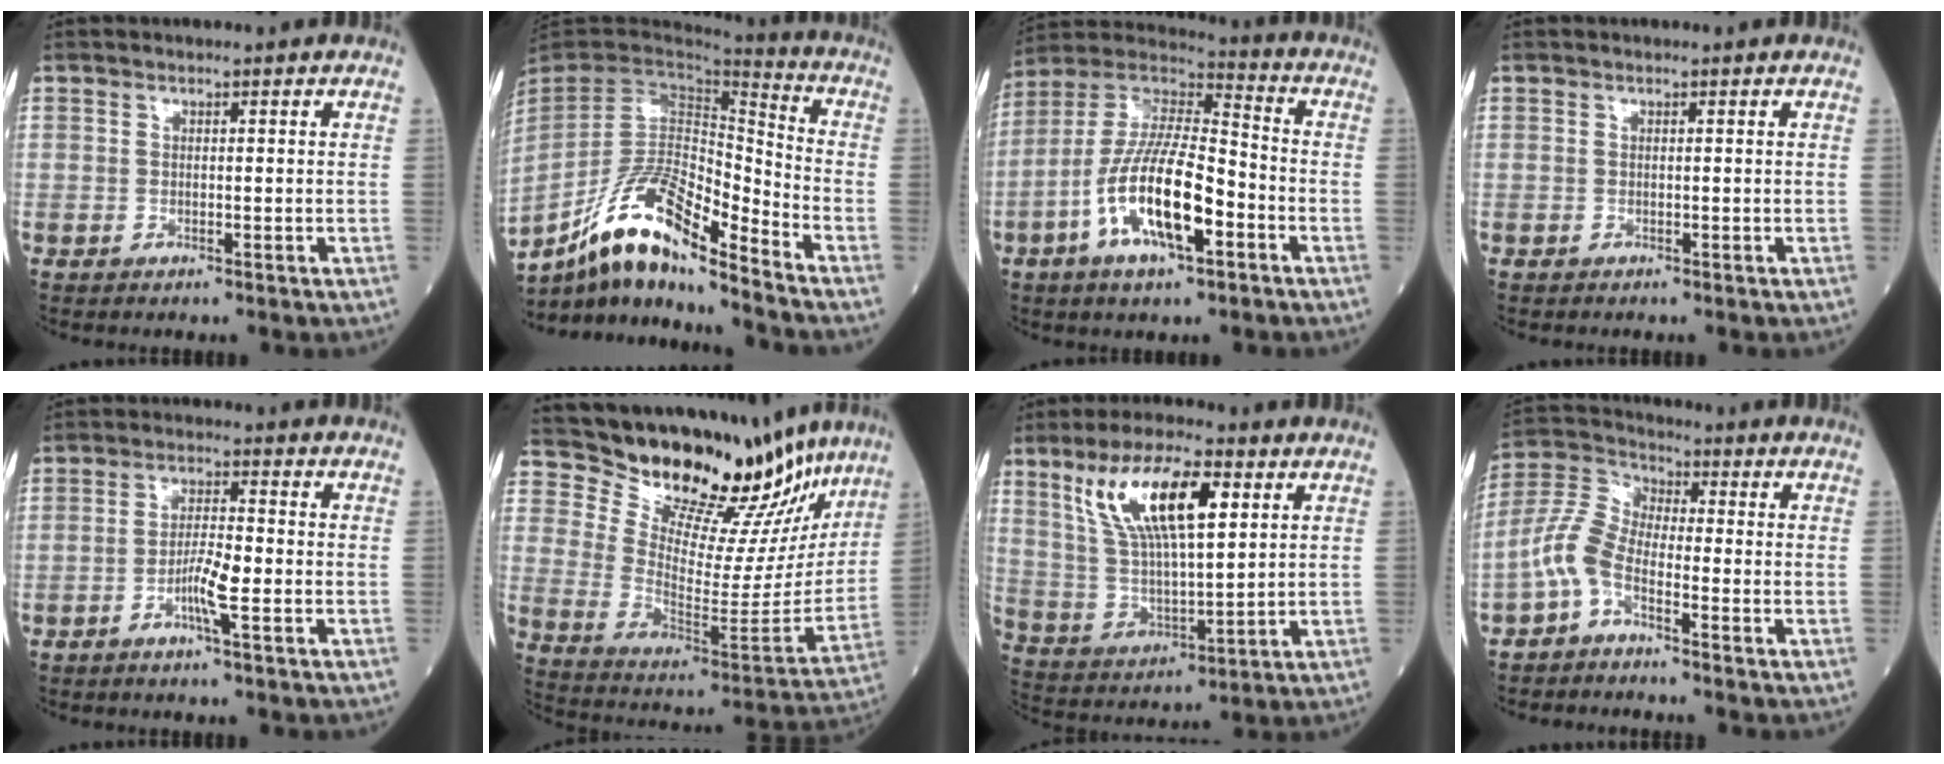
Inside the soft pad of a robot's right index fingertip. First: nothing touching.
{"total": 16.5, "force": [-12.0, 2.8, 11.0], "torque": [-0.217, 0.005, -0.219]}
{"total": 15.4, "force": [-5.4, 4.2, 13.8], "torque": [-0.278, 0.001, -0.099]}
{"total": 0.0}
{"total": 4.8, "force": [-1.8, 0.2, 4.5], "torque": [-0.087, -0.002, -0.036]}
{"total": 21.6, "force": [19.2, 5.7, 8.2], "torque": [-0.122, -0.043, 0.274]}
{"total": 14.8, "force": [6.5, 4.1, 12.7], "torque": [-0.253, 0.015, 0.127]}
{"total": 6.1, "force": [-3.2, 2.6, 4.5], "torque": [-0.118, 0.013, -0.077]}